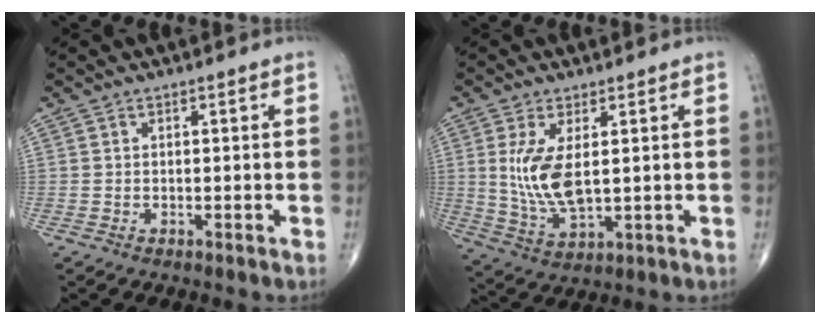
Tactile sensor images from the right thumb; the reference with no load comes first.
{"total": 9.6, "force": [1.5, 4.1, 8.5], "torque": [-0.174, -0.017, 0.043]}